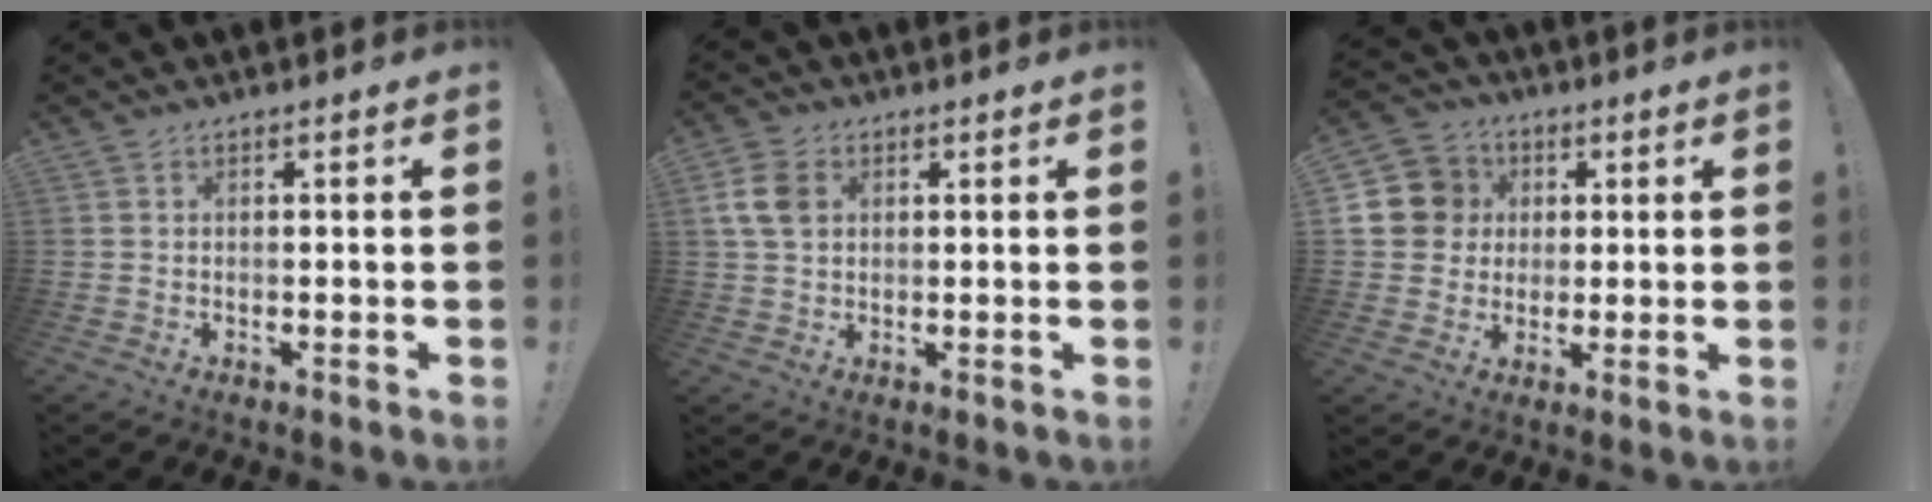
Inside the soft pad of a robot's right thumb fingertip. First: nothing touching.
{"total": 8.2, "force": [2.2, 6.0, 5.1], "torque": [-0.104, 0.004, 0.043]}
{"total": 10.8, "force": [1.8, 10.2, 3.1], "torque": [-0.042, -0.001, 0.041]}